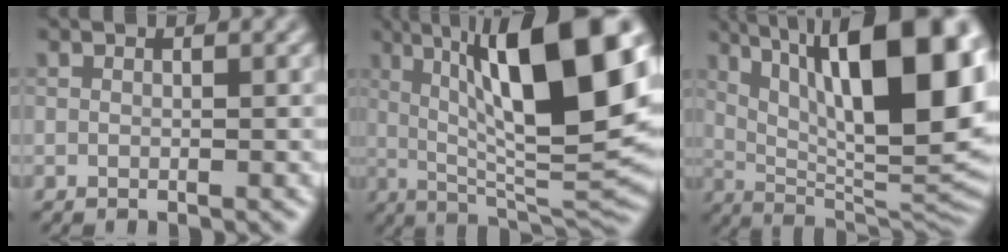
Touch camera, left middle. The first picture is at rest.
{"total": 15.0, "force": [3.8, 3.8, 14.0], "torque": [-0.204, 0.010, 0.067]}
{"total": 16.7, "force": [5.3, 6.1, 14.7], "torque": [-0.203, 0.027, 0.096]}